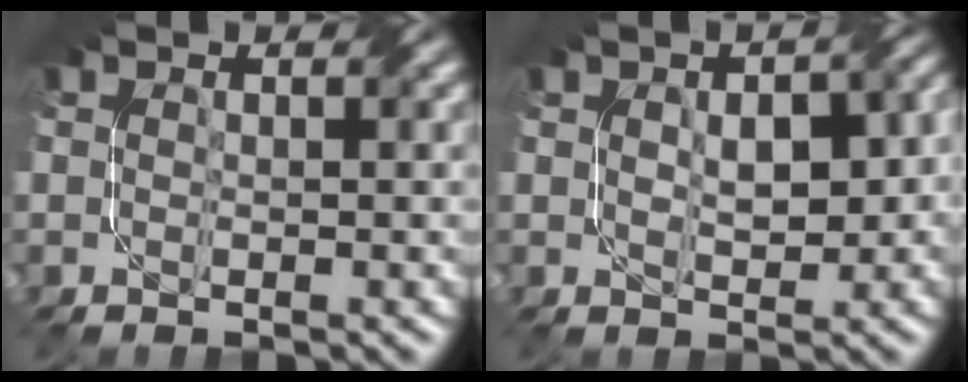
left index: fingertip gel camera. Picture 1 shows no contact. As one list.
[{"total": 5.3, "force": [0.6, 2.9, 4.4], "torque": [-0.056, 0.004, 0.018]}]